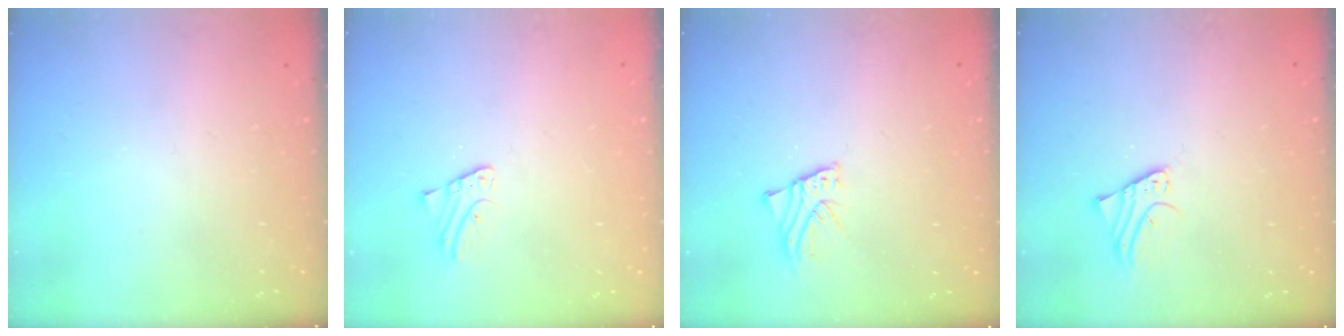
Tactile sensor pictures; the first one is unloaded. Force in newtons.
{"total": 1.2, "press": 1.2, "slide": 0.1}
{"total": 2.0, "press": 2.0, "slide": 0.2}
{"total": 2.1, "press": 2.1, "slide": 0.1}